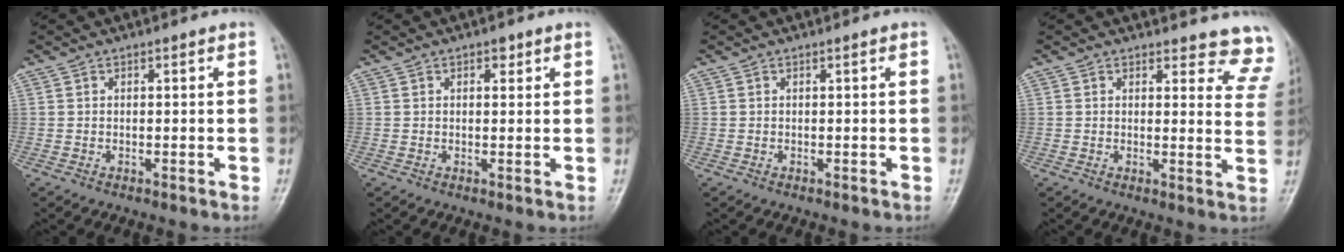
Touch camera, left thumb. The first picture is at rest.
{"total": 1.8, "force": [1.0, 1.0, 1.1], "torque": [-0.005, -0.002, 0.011]}
{"total": 0.0}
{"total": 10.1, "force": [9.6, 3.0, 0.5], "torque": [0.050, -0.082, 0.067]}